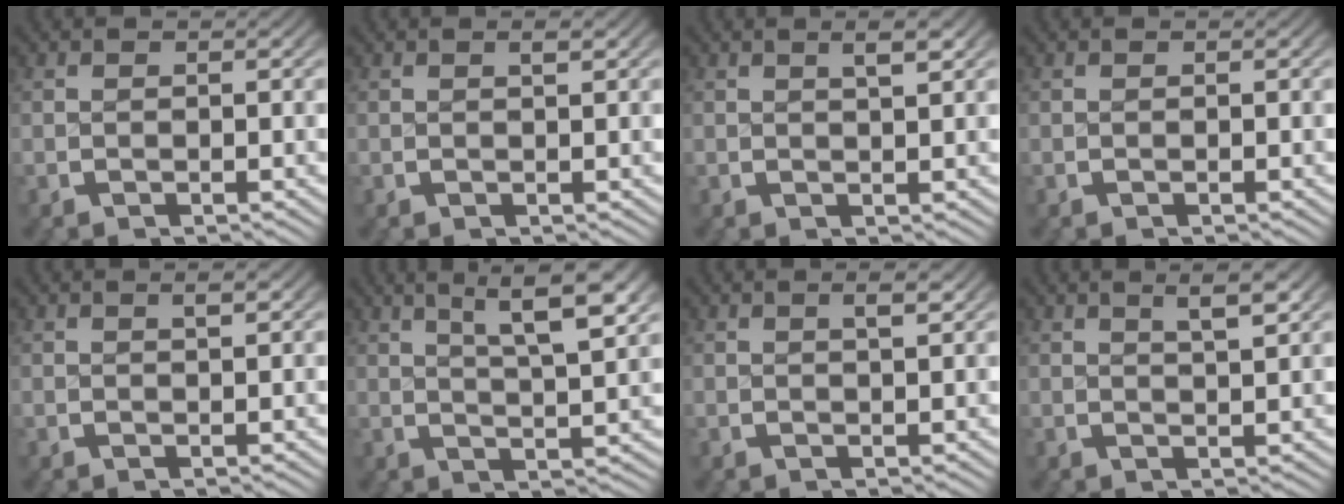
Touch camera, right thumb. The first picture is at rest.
{"total": 0.8, "force": [0.4, 0.1, 0.6], "torque": [-0.007, 0.001, 0.007]}
{"total": 2.2, "force": [1.3, 0.5, 1.8], "torque": [-0.018, 0.008, 0.020]}
{"total": 0.0}
{"total": 1.2, "force": [0.6, 0.2, 0.9], "torque": [-0.010, 0.003, 0.010]}
{"total": 7.4, "force": [3.5, 3.0, 5.8], "torque": [-0.076, 0.014, 0.050]}
{"total": 1.6, "force": [0.9, 0.3, 1.3], "torque": [-0.015, 0.005, 0.013]}
{"total": 3.3, "force": [1.9, 0.8, 2.6], "torque": [-0.026, 0.011, 0.030]}